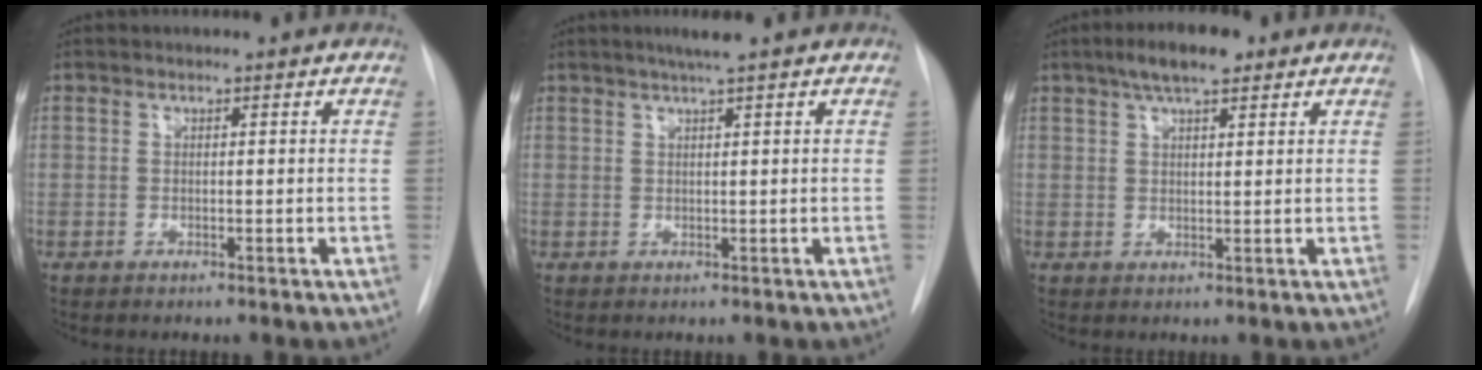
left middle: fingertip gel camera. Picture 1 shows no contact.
{"total": 2.3, "force": [1.6, -0.5, 1.6], "torque": [-0.031, 0.000, 0.029]}
{"total": 5.9, "force": [3.9, 1.7, 4.1], "torque": [-0.074, 0.014, 0.062]}